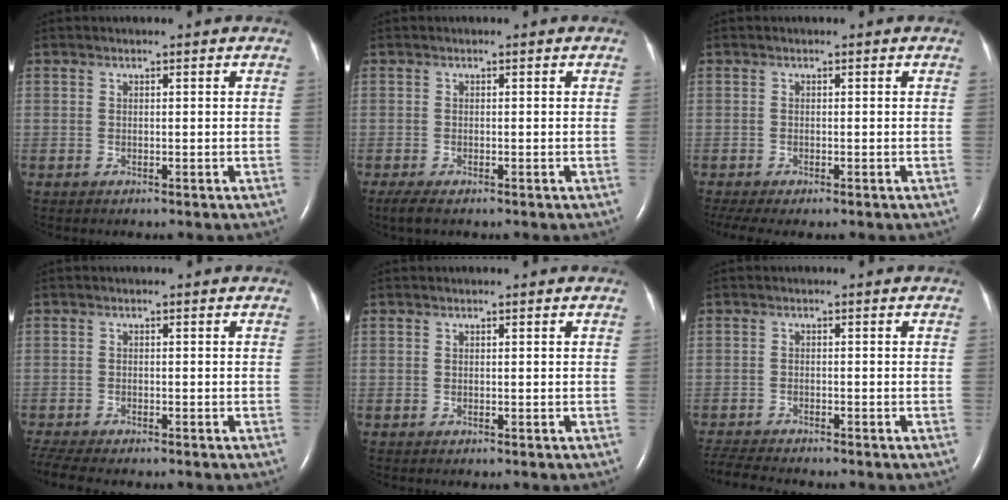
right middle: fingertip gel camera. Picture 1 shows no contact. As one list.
[{"total": 2.5, "force": [-1.7, 0.6, 1.6], "torque": [-0.037, -0.010, -0.027]}, {"total": 4.3, "force": [-3.3, 0.9, 2.6], "torque": [-0.048, -0.013, -0.051]}, {"total": 6.3, "force": [-5.4, 1.1, 3.1], "torque": [-0.062, -0.008, -0.087]}, {"total": 0.0}, {"total": 5.5, "force": [-5.2, 0.1, 1.7], "torque": [-0.035, -0.019, -0.088]}]